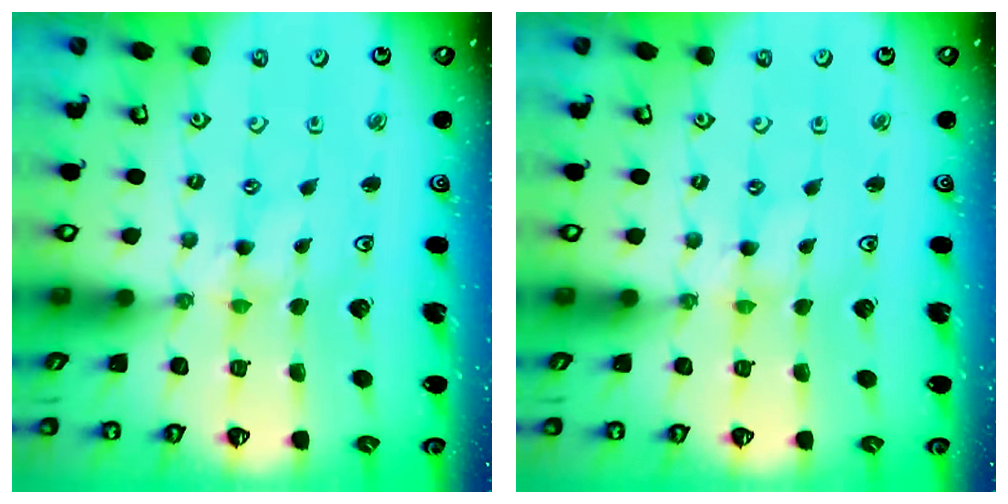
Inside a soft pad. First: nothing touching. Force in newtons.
{"total": 0.0}